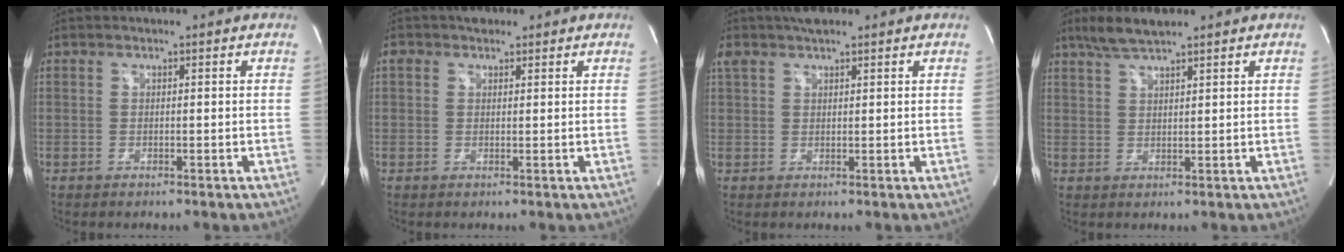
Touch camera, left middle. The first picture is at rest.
{"total": 2.7, "force": [1.8, 1.7, 1.1], "torque": [-0.025, 0.018, 0.029]}
{"total": 4.2, "force": [3.3, 1.1, 2.3], "torque": [-0.056, 0.024, 0.062]}
{"total": 4.9, "force": [3.9, 0.5, 2.8], "torque": [-0.067, 0.012, 0.078]}